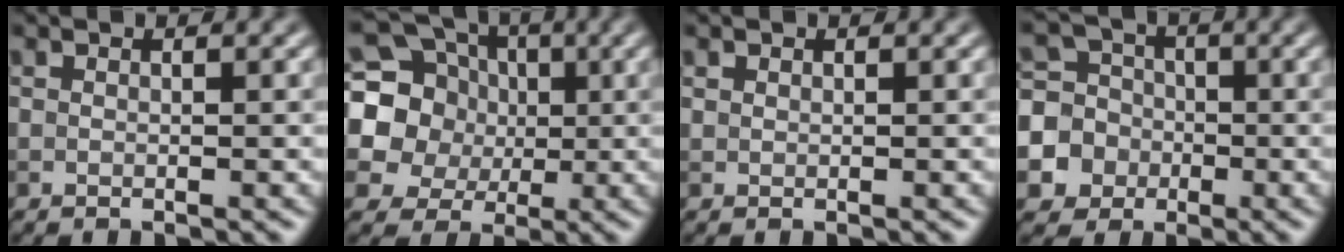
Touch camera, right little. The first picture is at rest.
{"total": 10.5, "force": [1.6, 9.5, 4.1], "torque": [-0.124, 0.032, 0.002]}
{"total": 0.0}
{"total": 7.8, "force": [-2.3, 7.3, 1.4], "torque": [-0.038, 0.007, -0.067]}